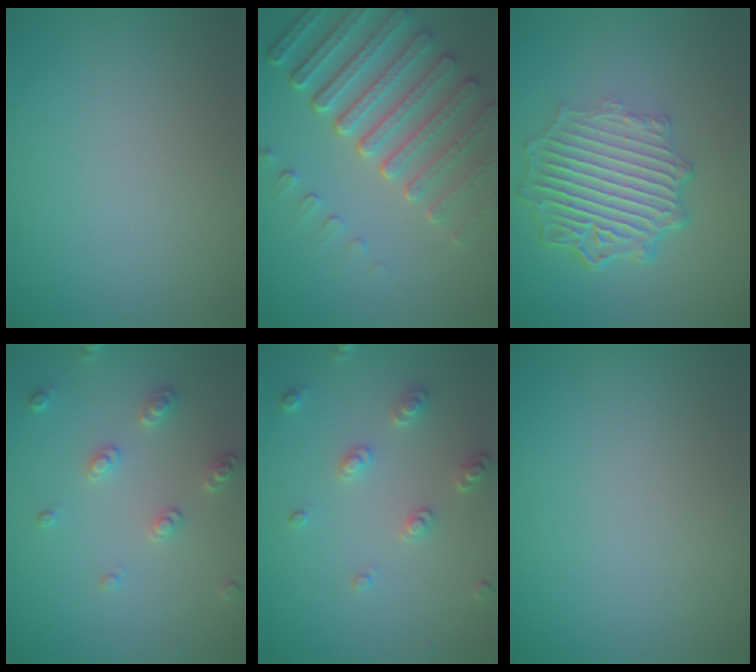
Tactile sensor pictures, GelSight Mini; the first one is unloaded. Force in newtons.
{"total": 7.2, "press": 5.6, "slide": 4.6}
{"total": 7.2, "press": 5.2, "slide": 4.9}
{"total": 2.5, "press": 2.4, "slide": 0.7}
{"total": 2.5, "press": 2.4, "slide": 0.7}
{"total": 0.0}